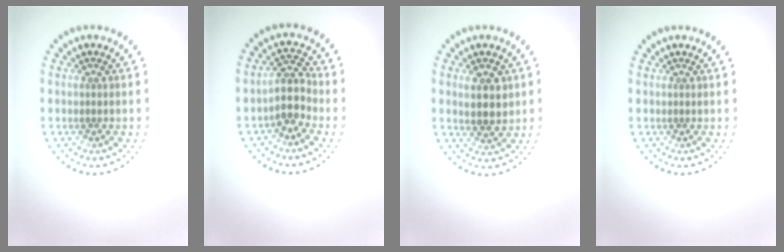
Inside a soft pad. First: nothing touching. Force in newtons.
{"total": 2.8, "press": 2.4, "slide": 1.5}
{"total": 3.1, "press": 3.0, "slide": 0.8}
{"total": 0.0}